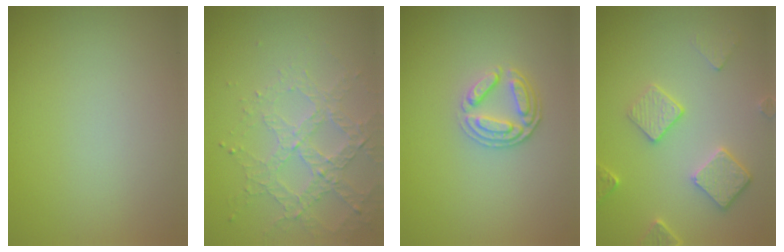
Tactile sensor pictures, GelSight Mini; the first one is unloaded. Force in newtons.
{"total": 3.1, "press": 3.1, "slide": 0.7}
{"total": 2.7, "press": 2.4, "slide": 1.2}
{"total": 3.7, "press": 3.1, "slide": 1.9}